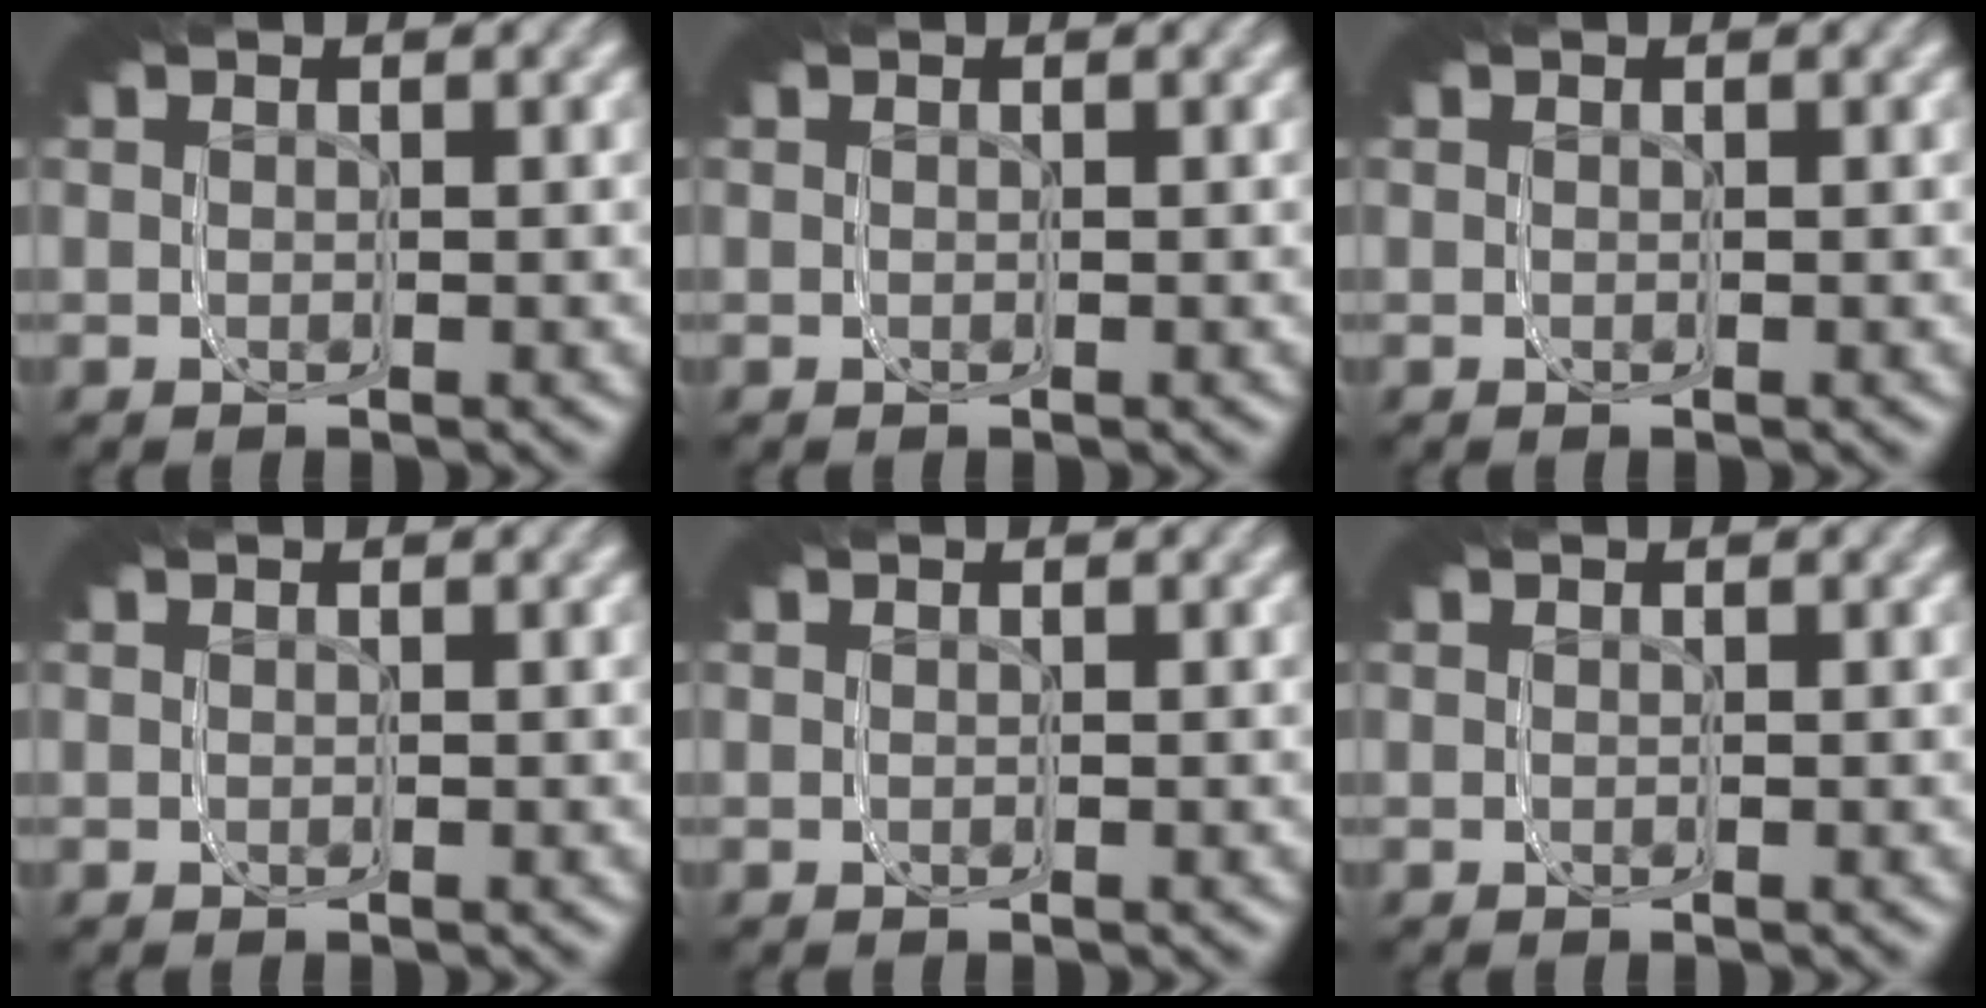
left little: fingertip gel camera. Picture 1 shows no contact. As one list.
[{"total": 0.0}, {"total": 0.0}, {"total": 0.0}, {"total": 0.0}, {"total": 0.0}]